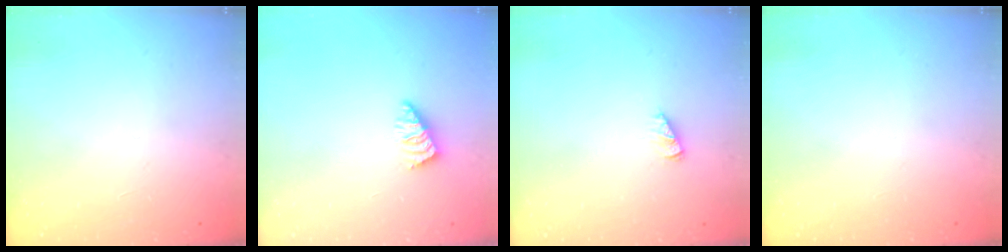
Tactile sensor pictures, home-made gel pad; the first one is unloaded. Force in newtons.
{"total": 0.7, "press": 0.7, "slide": 0.2}
{"total": 2.0, "press": 2.0, "slide": 0.3}
{"total": 0.0}